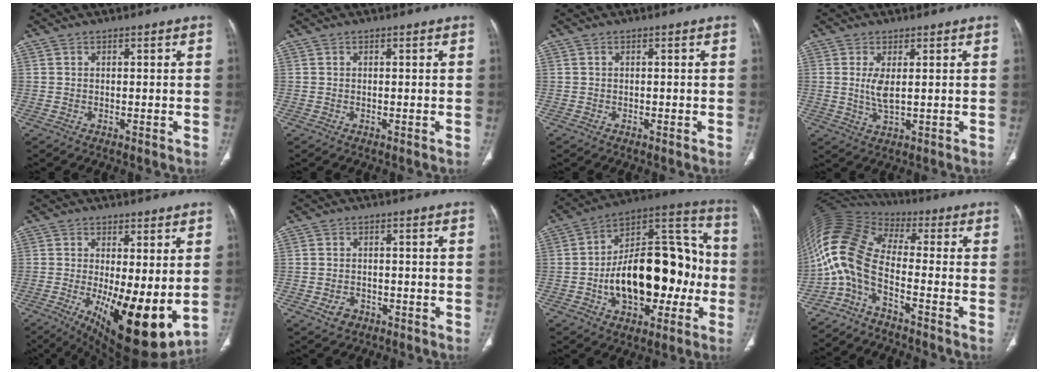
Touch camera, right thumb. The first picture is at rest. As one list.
[{"total": 0.0}, {"total": 0.0}, {"total": 4.1, "force": [0.7, 1.5, 3.8], "torque": [-0.084, -0.014, 0.021]}, {"total": 16.2, "force": [-2.4, 5.6, 15.0], "torque": [-0.227, -0.037, -0.016]}, {"total": 3.3, "force": [-1.5, 2.5, 1.5], "torque": [-0.022, 0.011, -0.018]}, {"total": 27.0, "force": [-4.1, 15.2, 21.9], "torque": [-0.310, 0.052, -0.053]}, {"total": 12.1, "force": [-4.8, 4.7, 10.0], "torque": [-0.224, 0.071, -0.104]}]